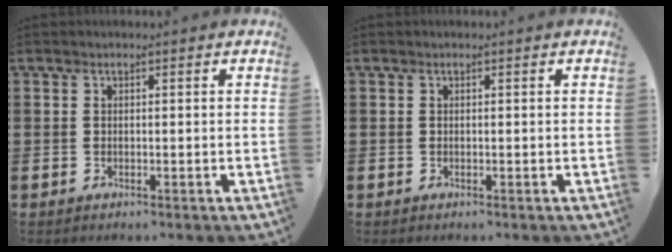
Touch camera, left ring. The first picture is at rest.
{"total": 0.0}